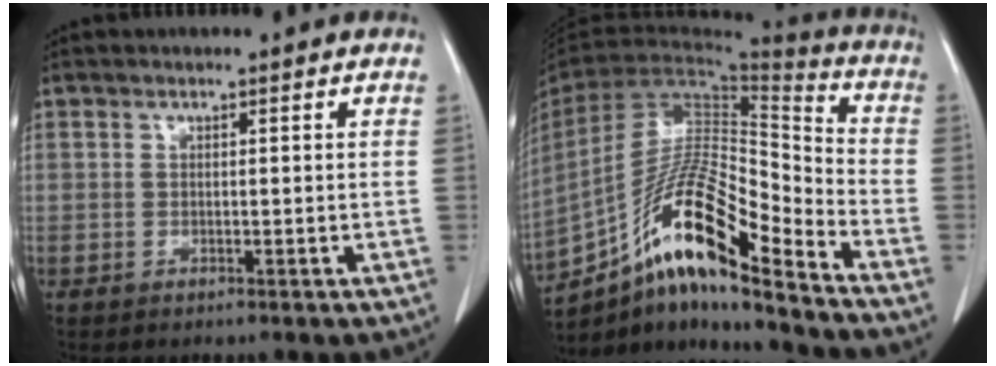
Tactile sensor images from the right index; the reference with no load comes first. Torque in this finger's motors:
{"motor_torque": [1.23, -0.91, 0.70, 0.21]}